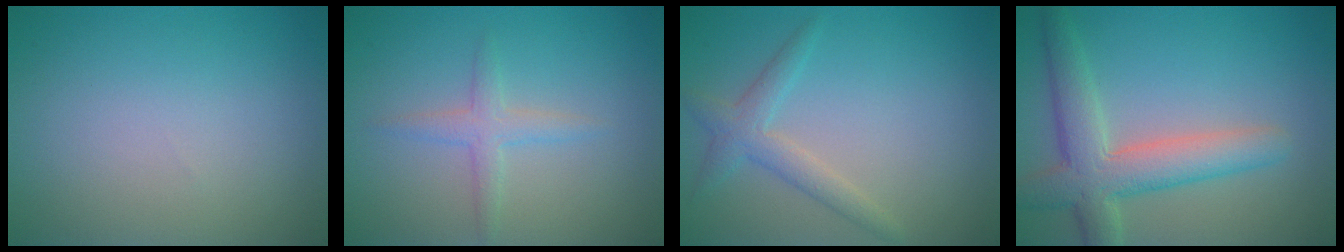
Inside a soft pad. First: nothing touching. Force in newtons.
{"total": 1.7, "press": 1.7, "slide": 0.1}
{"total": 2.4, "press": 2.4, "slide": 0.2}
{"total": 5.8, "press": 5.8, "slide": 0.4}